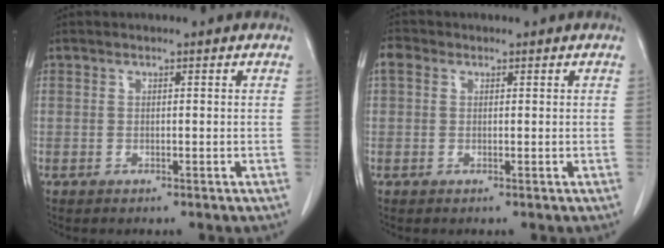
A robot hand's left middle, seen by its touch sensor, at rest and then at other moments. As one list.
[{"total": 1.7, "force": [0.7, 1.4, 0.8], "torque": [-0.019, 0.015, 0.010]}]